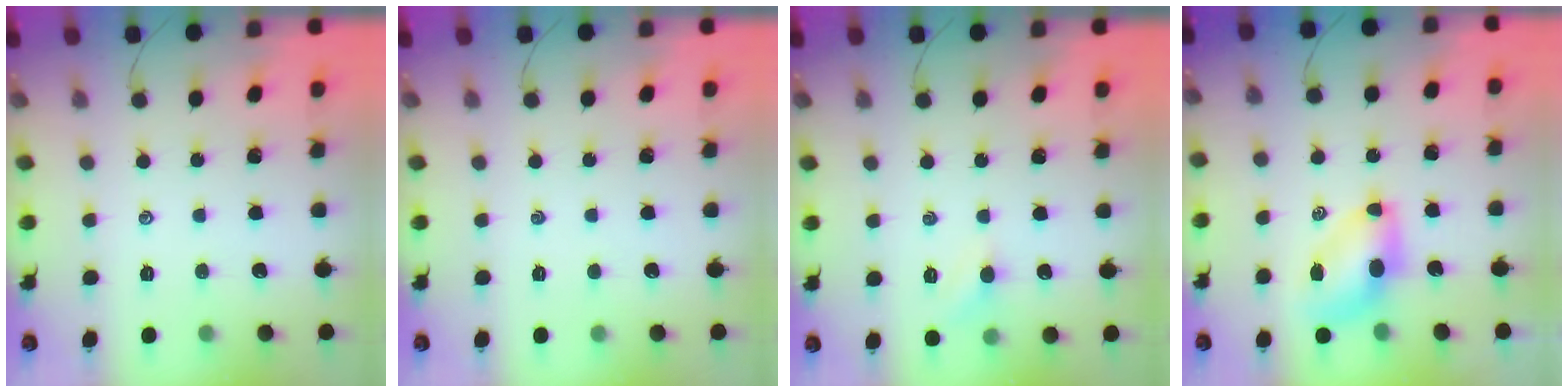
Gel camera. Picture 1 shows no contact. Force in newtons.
{"total": 0.0}
{"total": 4.9, "press": 4.7, "slide": 1.3}
{"total": 7.8, "press": 7.7, "slide": 1.3}